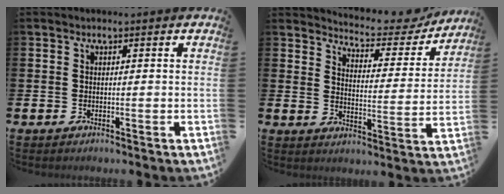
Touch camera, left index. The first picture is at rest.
{"total": 5.2, "force": [5.0, 1.0, 0.9], "torque": [-0.037, -0.048, 0.080]}